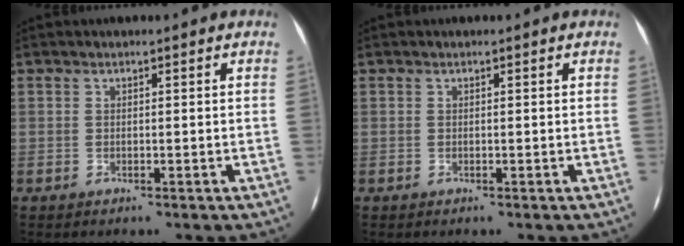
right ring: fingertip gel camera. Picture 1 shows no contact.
{"total": 0.0}